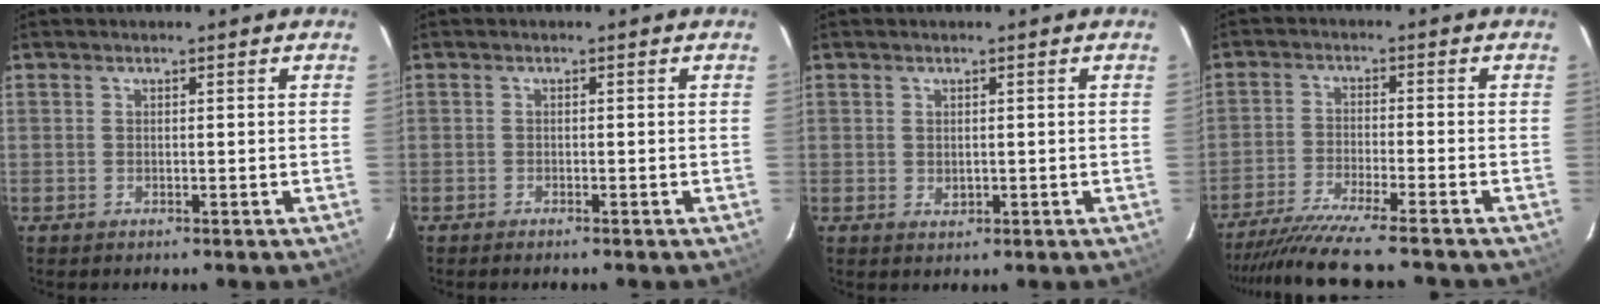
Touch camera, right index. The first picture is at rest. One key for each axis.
{"total": 0.9, "fx": -0.8, "fy": 0.1, "fz": 0.3, "tx": -0.010, "ty": -0.001, "tz": -0.015}
{"total": 1.1, "fx": 0.2, "fy": 0.9, "fz": 0.6, "tx": -0.009, "ty": 0.001, "tz": 0.007}
{"total": 12.8, "fx": -11.4, "fy": -0.9, "fz": 5.8, "tx": -0.128, "ty": -0.026, "tz": -0.195}